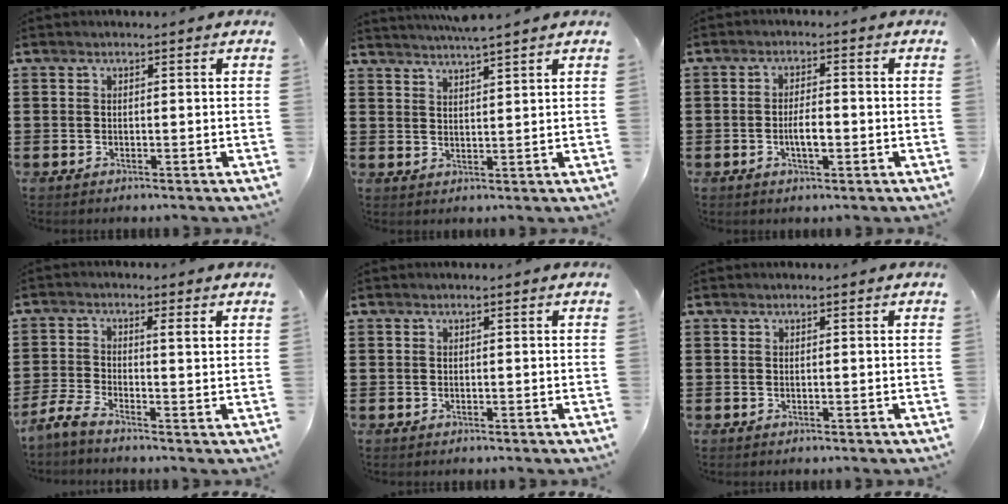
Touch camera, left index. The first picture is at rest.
{"total": 3.0, "force": [2.9, -0.6, 0.4], "torque": [-0.015, -0.010, 0.054]}
{"total": 3.9, "force": [-0.9, 1.3, 3.5], "torque": [-0.062, 0.005, -0.017]}
{"total": 3.1, "force": [-0.9, 0.0, 2.9], "torque": [-0.069, -0.011, -0.024]}
{"total": 0.0}
{"total": 0.0}